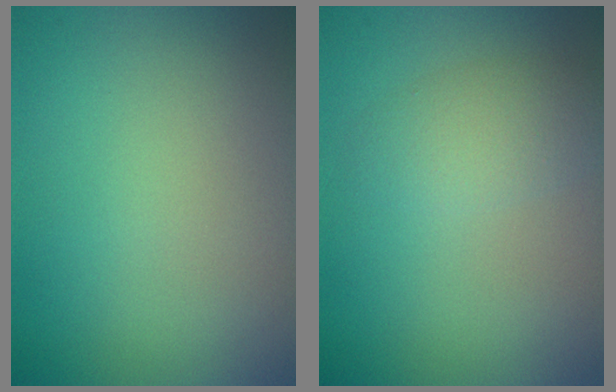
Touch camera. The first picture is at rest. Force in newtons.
{"total": 2.4, "press": 2.4, "slide": 0.1}